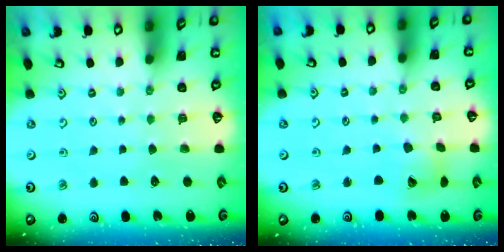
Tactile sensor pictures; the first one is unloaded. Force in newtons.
{"total": 8.0, "press": 7.9, "slide": 1.1}